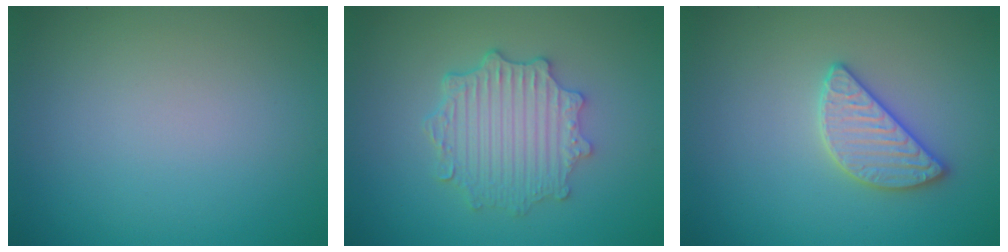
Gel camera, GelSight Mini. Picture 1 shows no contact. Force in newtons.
{"total": 4.6, "press": 3.8, "slide": 2.6}
{"total": 2.8, "press": 2.8, "slide": 0.2}